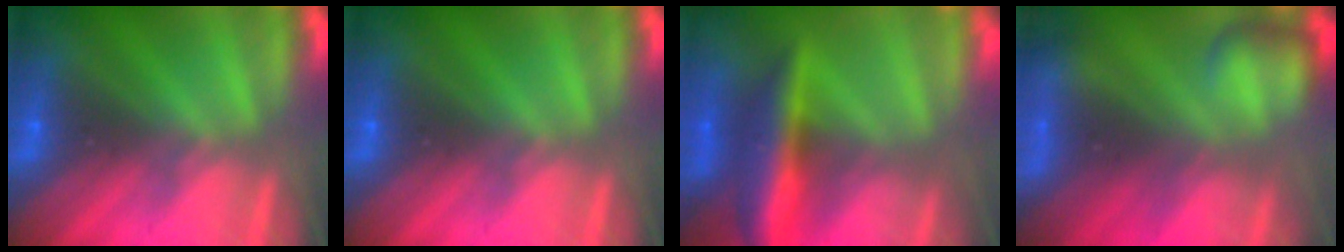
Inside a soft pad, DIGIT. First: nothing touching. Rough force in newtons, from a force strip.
{"total": 0.0}
{"total": 8.3}
{"total": 6.5}